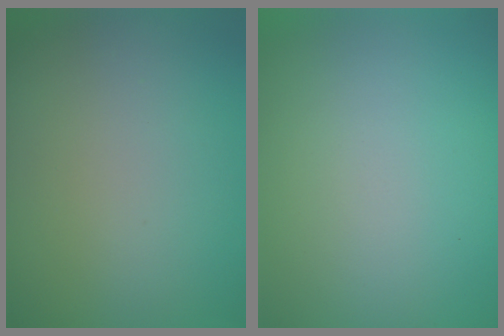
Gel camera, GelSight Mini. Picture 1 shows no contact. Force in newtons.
{"total": 0.0}